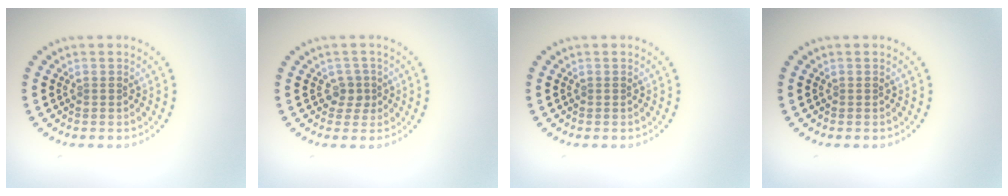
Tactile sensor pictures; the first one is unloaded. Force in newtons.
{"total": 1.6, "press": 1.2, "slide": 1.0}
{"total": 0.0}
{"total": 0.0}